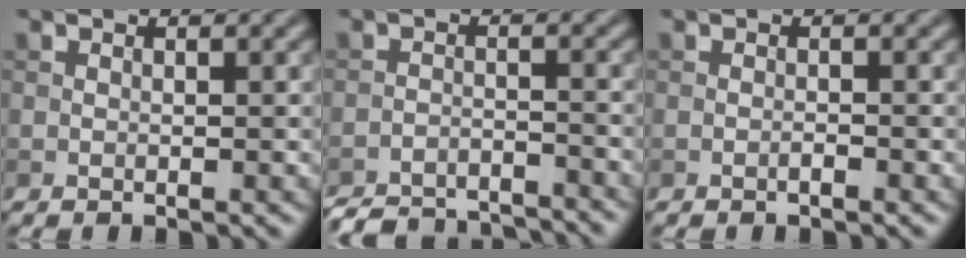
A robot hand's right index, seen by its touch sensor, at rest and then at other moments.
{"total": 7.1, "force": [-6.9, 1.2, 1.3], "torque": [-0.022, -0.011, -0.109]}
{"total": 0.6, "force": [-0.4, 0.1, 0.4], "torque": [-0.007, 0.001, -0.008]}